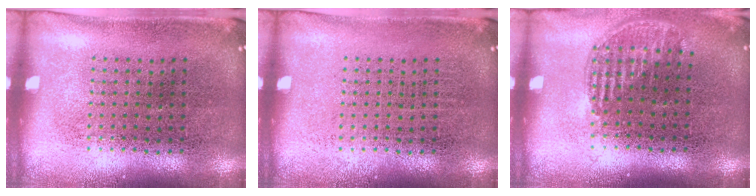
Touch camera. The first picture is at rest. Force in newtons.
{"total": 0.0}
{"total": 1.2, "press": 1.0, "slide": 0.6}